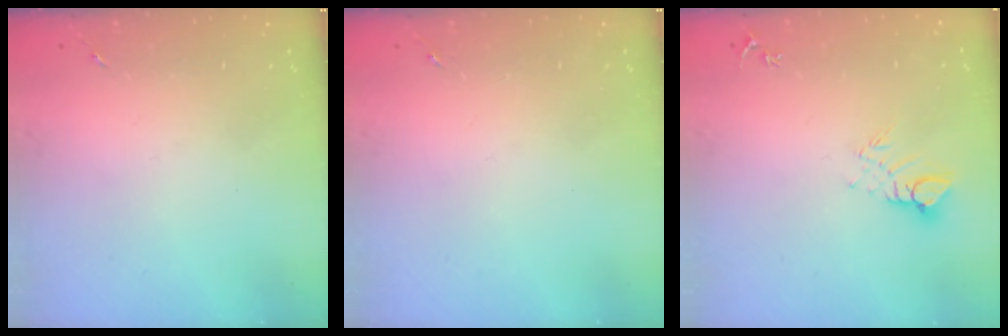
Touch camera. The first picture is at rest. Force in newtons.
{"total": 0.0}
{"total": 5.2, "press": 5.2, "slide": 0.4}